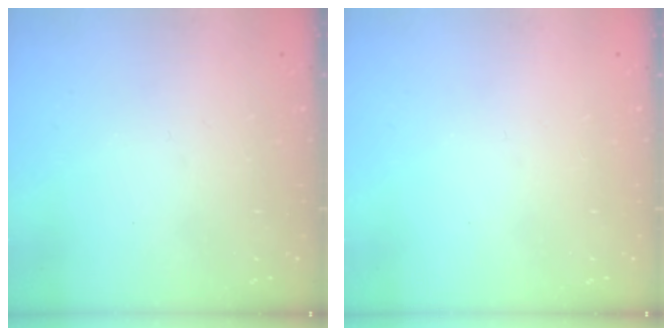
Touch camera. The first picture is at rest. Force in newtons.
{"total": 0.0}